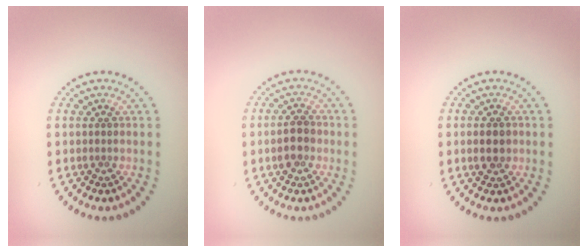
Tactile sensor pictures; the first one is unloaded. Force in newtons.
{"total": 2.4, "press": 2.4, "slide": 0.4}
{"total": 2.4, "press": 2.4, "slide": 0.1}